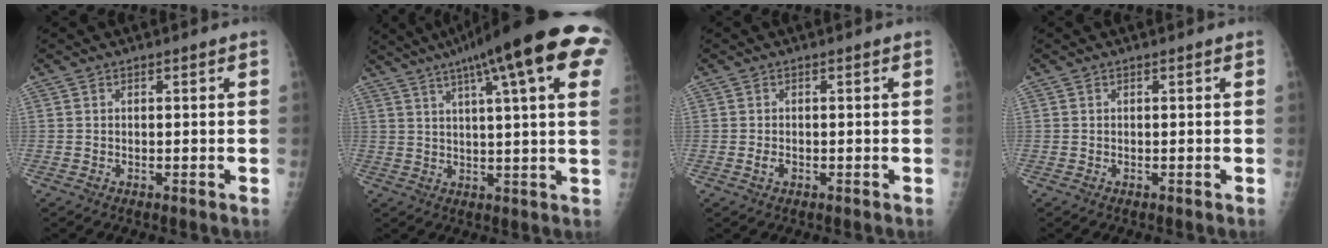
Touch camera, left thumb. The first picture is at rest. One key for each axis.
{"total": 23.5, "fx": 11.7, "fy": 4.3, "fz": 20.0, "tx": -0.282, "ty": 0.014, "tz": 0.150}
{"total": 1.1, "fx": -0.2, "fy": 0.7, "fz": 0.9, "tx": -0.017, "ty": 0.001, "tz": -0.001}
{"total": 0.0}